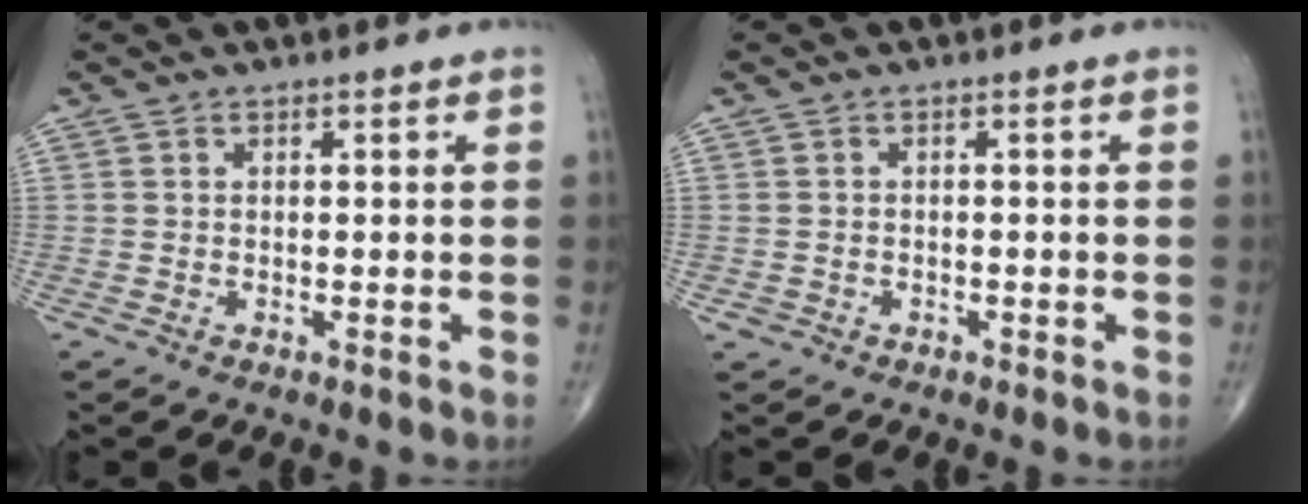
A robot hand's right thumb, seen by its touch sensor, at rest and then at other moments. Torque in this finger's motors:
{"motor_torque": [0.14, 0.08, -0.12, -0.27, 0.00]}